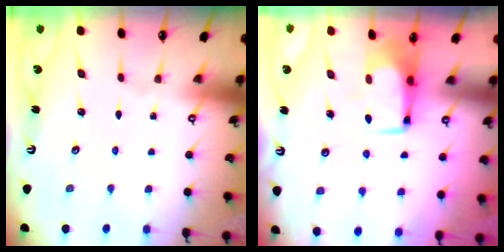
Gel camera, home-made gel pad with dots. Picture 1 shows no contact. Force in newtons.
{"total": 0.0}